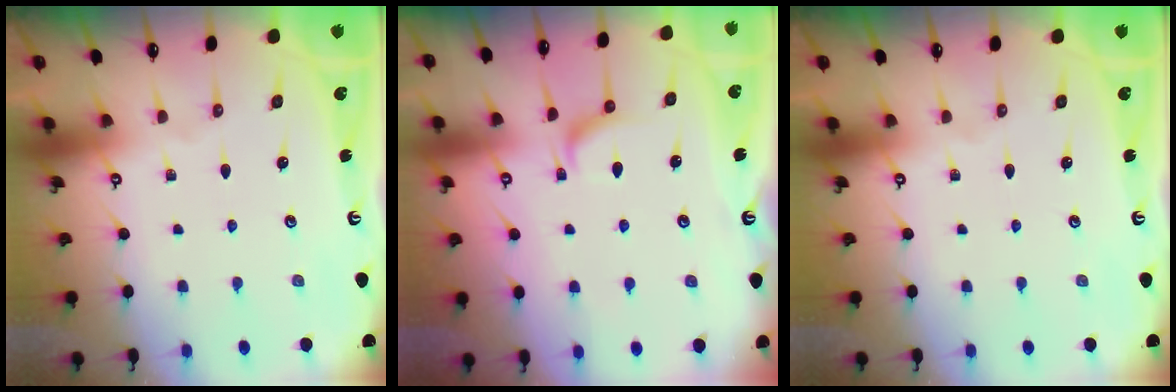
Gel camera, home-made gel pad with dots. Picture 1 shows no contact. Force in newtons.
{"total": 2.2, "press": 2.1, "slide": 0.7}
{"total": 0.0}